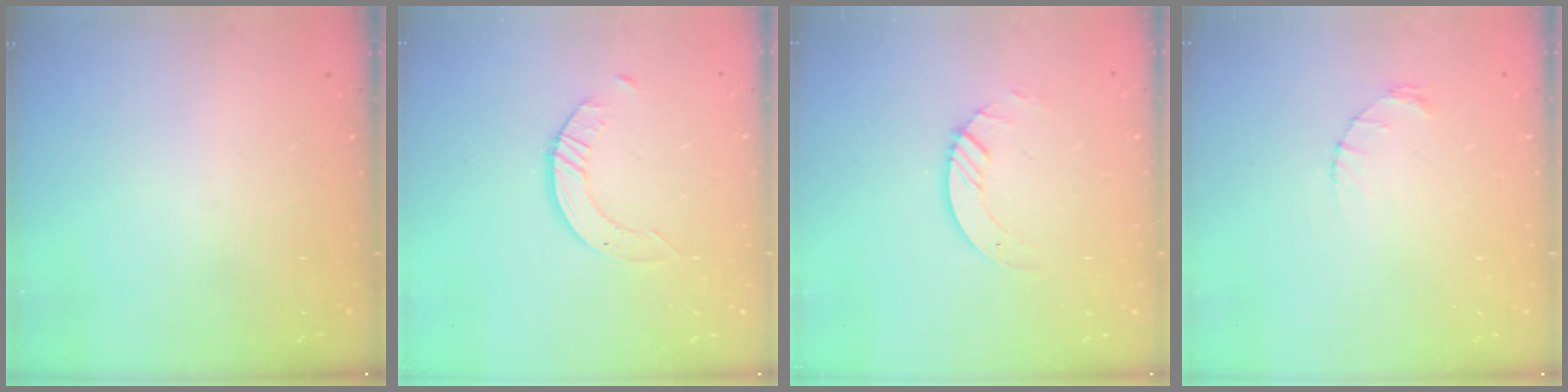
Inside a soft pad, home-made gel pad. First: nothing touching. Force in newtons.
{"total": 2.5, "press": 2.5, "slide": 0.3}
{"total": 3.0, "press": 3.0, "slide": 0.3}
{"total": 1.2, "press": 1.1, "slide": 0.2}